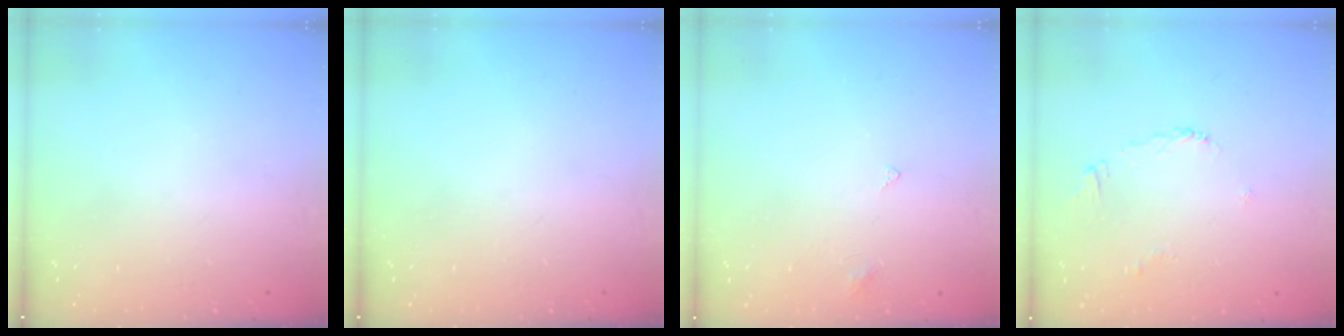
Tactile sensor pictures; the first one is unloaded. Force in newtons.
{"total": 0.0}
{"total": 2.5, "press": 2.4, "slide": 0.4}
{"total": 3.1, "press": 3.0, "slide": 0.7}